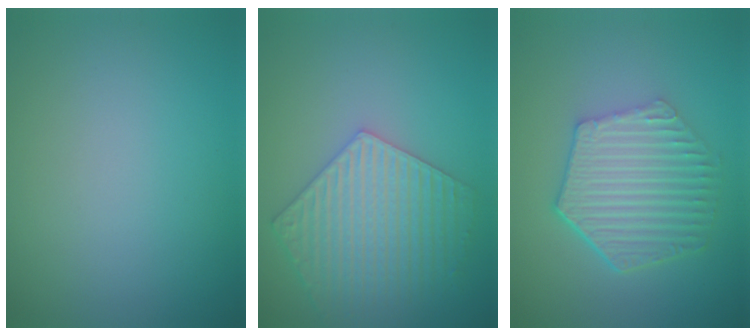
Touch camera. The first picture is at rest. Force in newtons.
{"total": 5.7, "press": 4.6, "slide": 3.4}
{"total": 6.0, "press": 4.5, "slide": 4.0}